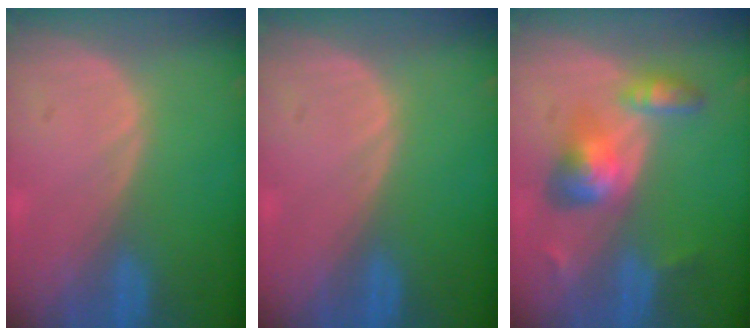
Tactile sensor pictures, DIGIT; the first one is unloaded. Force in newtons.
{"total": 0.0}
{"total": 6.4, "press": 5.9, "slide": 2.5}